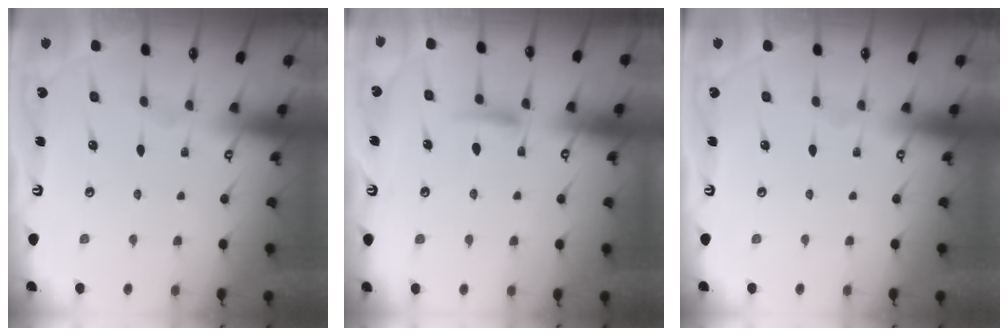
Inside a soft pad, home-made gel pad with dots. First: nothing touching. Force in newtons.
{"total": 7.9, "press": 7.8, "slide": 0.8}
{"total": 0.0}